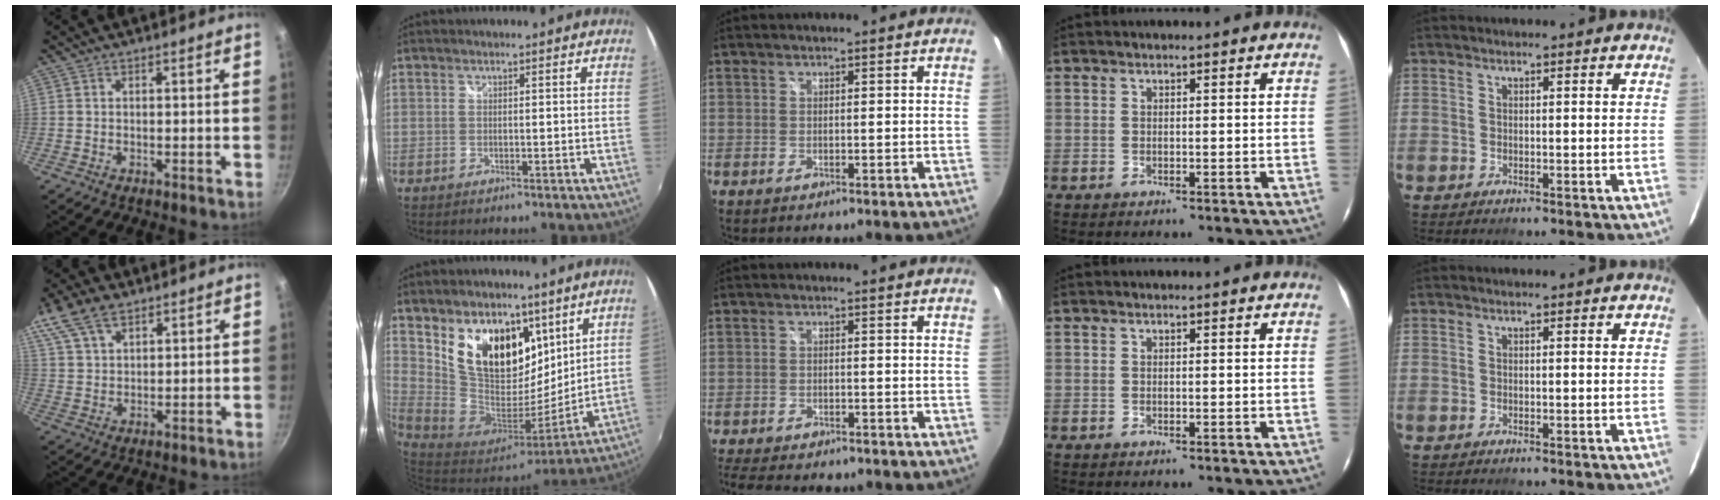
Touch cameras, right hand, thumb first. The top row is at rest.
{"thumb": {"total": 12.6, "force": [7.9, 6.9, 7.1], "torque": [-0.148, 0.013, 0.153]}, "index": {"total": 19.1, "force": [10.0, 11.8, 11.1], "torque": [-0.216, 0.000, 0.191]}, "middle": {"total": 9.9, "force": [-8.5, 2.7, 4.2], "torque": [-0.102, -0.026, -0.134]}}